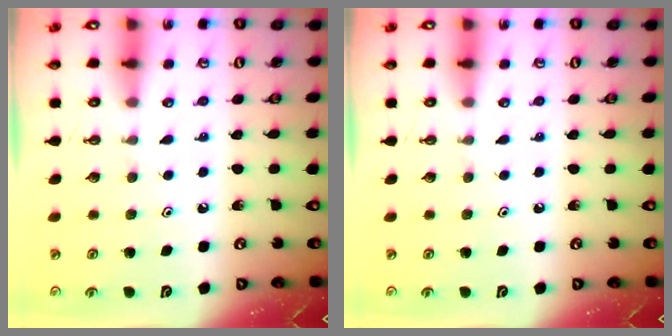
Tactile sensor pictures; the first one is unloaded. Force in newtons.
{"total": 0.0}